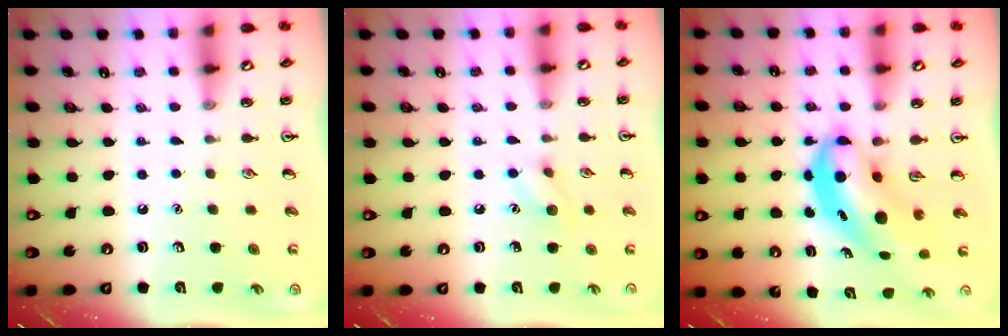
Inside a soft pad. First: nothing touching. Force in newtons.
{"total": 6.0, "press": 5.9, "slide": 1.1}
{"total": 6.2, "press": 6.0, "slide": 1.6}